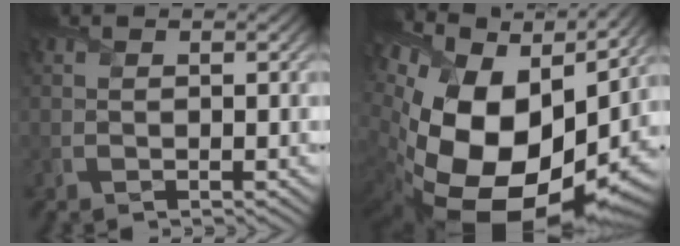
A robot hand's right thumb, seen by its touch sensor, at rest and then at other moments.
{"total": 21.3, "force": [0.8, 13.5, 16.4], "torque": [-0.358, -0.049, 0.044]}